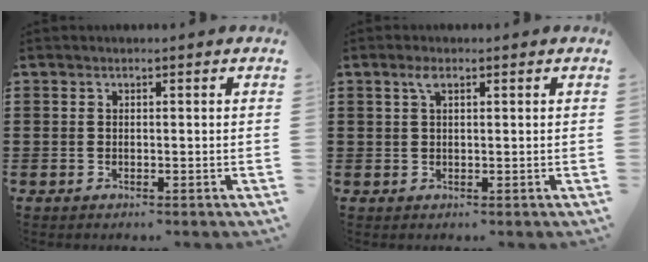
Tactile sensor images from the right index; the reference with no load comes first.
{"total": 2.0, "force": [0.9, 0.7, 1.6], "torque": [-0.036, 0.005, 0.016]}